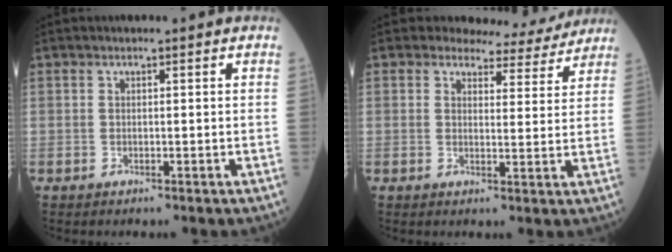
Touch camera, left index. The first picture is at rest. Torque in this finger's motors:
{"motor_torque": [0.70, -0.36, 0.03, -0.04]}